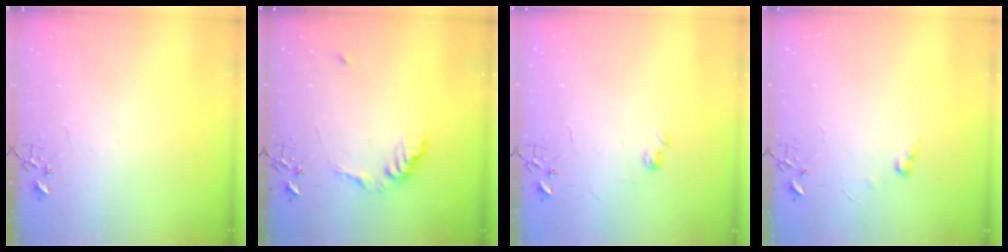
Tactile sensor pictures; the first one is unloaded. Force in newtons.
{"total": 10.8, "press": 10.7, "slide": 0.4}
{"total": 5.6, "press": 5.5, "slide": 0.7}
{"total": 5.5, "press": 5.5, "slide": 0.7}